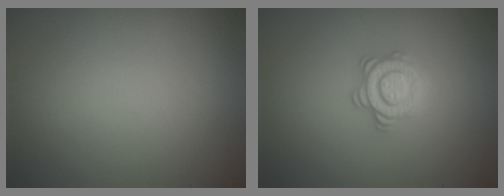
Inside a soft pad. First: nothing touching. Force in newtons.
{"total": 3.1, "press": 2.9, "slide": 0.9}